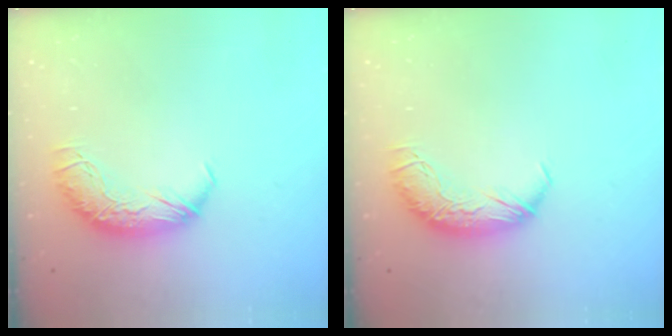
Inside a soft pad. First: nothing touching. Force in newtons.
{"total": 0.0}